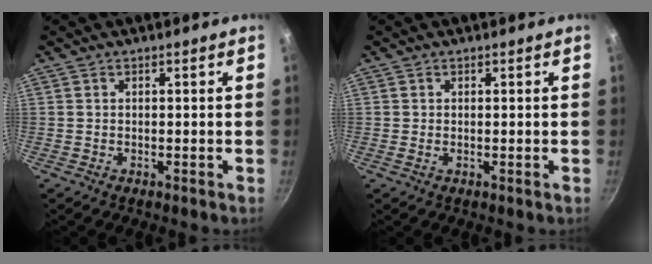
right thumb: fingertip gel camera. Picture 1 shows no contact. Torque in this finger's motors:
{"motor_torque": [-0.77, -0.03, -0.15, 0.28, 0.02]}